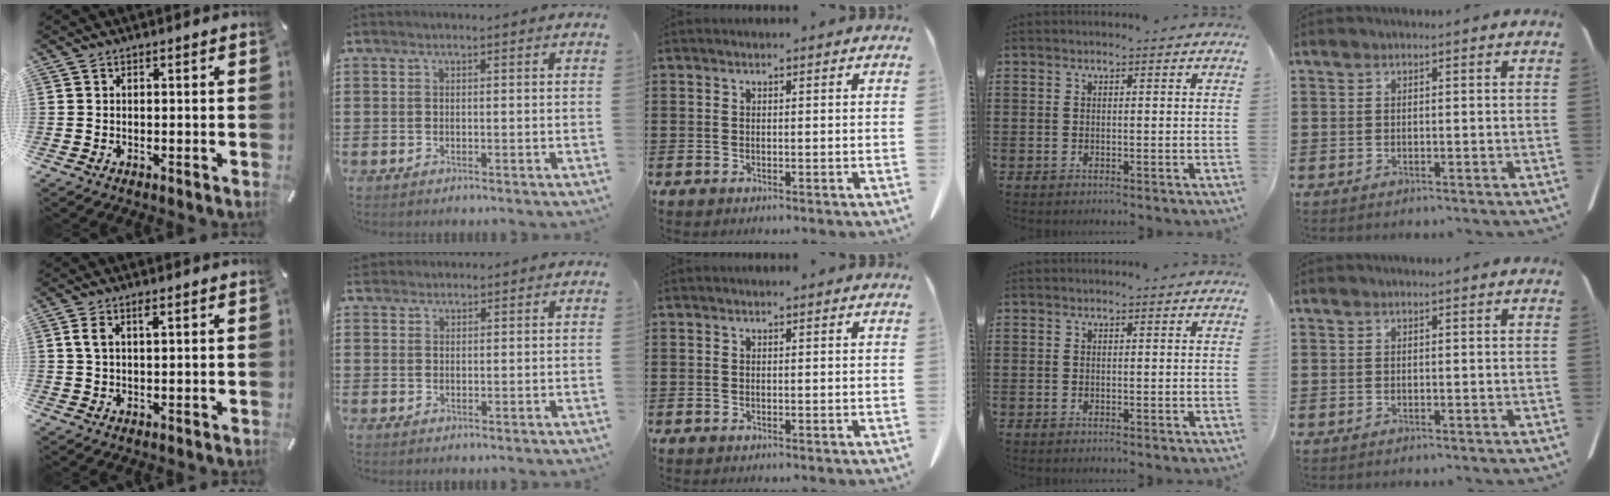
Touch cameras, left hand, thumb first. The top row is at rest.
{"thumb": {"total": 3.1, "force": [1.2, 1.4, 2.6], "torque": [-0.061, 0.003, 0.017]}, "index": {"total": 1.6, "force": [1.3, 0.9, -0.1], "torque": [-0.003, 0.006, 0.026]}}